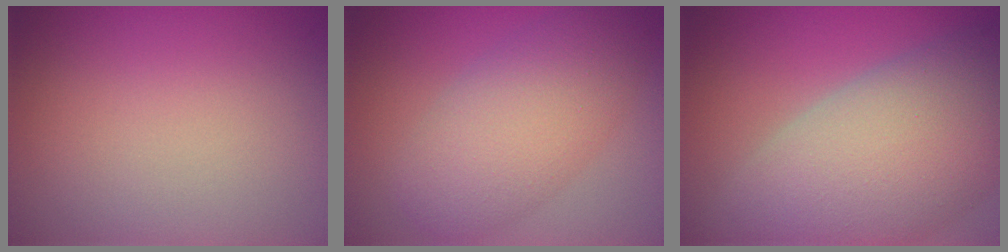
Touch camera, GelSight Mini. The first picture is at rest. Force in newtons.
{"total": 6.4, "press": 6.4, "slide": 0.0}
{"total": 11.8, "press": 11.8, "slide": 1.0}